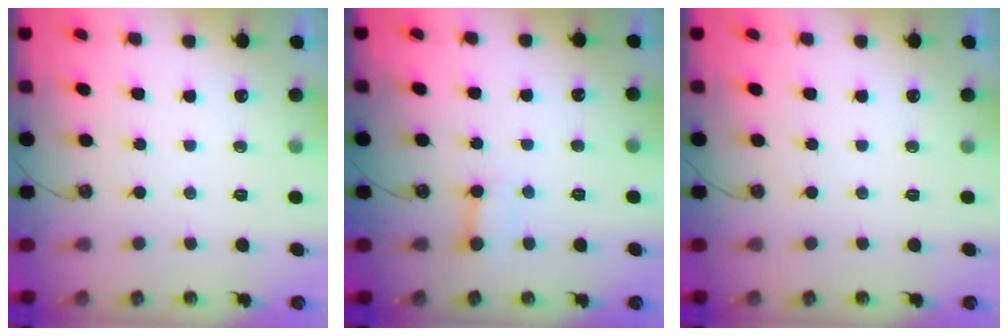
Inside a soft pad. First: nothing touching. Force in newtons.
{"total": 3.0, "press": 3.0, "slide": 0.4}
{"total": 0.0}